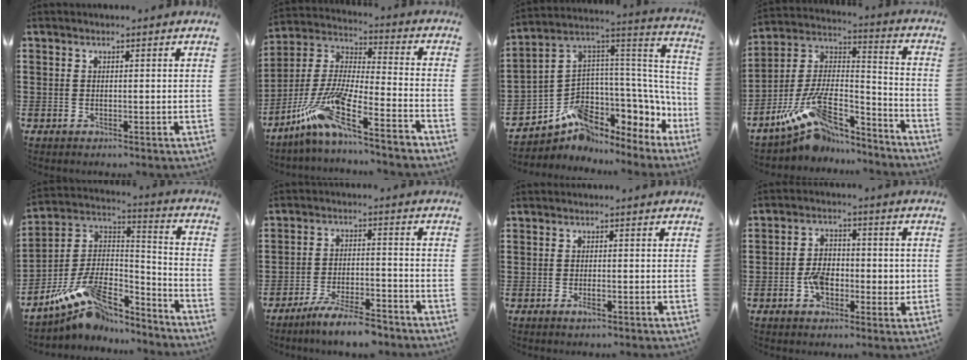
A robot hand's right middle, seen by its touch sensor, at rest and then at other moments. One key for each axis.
{"total": 11.3, "fx": -8.7, "fy": 0.1, "fz": 7.2, "tx": -0.169, "ty": -0.016, "tz": -0.184}
{"total": 5.2, "fx": -2.2, "fy": 4.0, "fz": 2.4, "tx": -0.076, "ty": -0.046, "tz": -0.047}
{"total": 12.1, "fx": -8.8, "fy": 4.4, "fz": 7.0, "tx": -0.150, "ty": 0.013, "tz": -0.173}
{"total": 11.5, "fx": -8.4, "fy": 4.5, "fz": 6.4, "tx": -0.135, "ty": 0.017, "tz": -0.165}
{"total": 7.0, "fx": -6.3, "fy": 0.4, "fz": 3.0, "tx": -0.064, "ty": -0.004, "tz": -0.120}
{"total": 1.5, "fx": -0.8, "fy": 0.3, "fz": 1.3, "tx": -0.032, "ty": -0.005, "tz": -0.015}
{"total": 5.3, "fx": -1.4, "fy": 3.6, "fz": 3.7, "tx": -0.054, "ty": 0.005, "tz": -0.029}